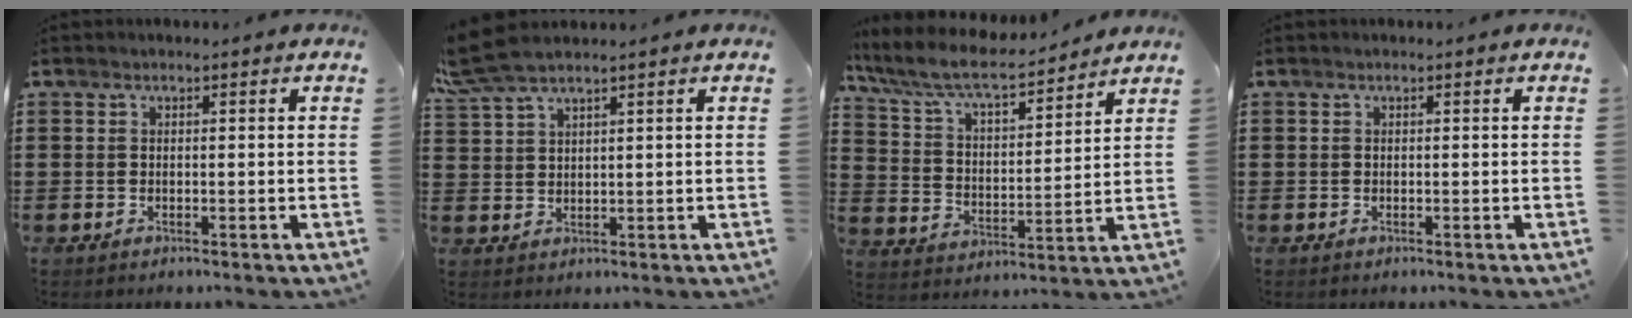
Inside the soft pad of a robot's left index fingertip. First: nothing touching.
{"total": 5.0, "force": [3.9, 0.8, 3.0], "torque": [-0.077, -0.003, 0.071]}
{"total": 7.9, "force": [6.7, 1.5, 3.8], "torque": [-0.101, -0.033, 0.113]}
{"total": 0.0}